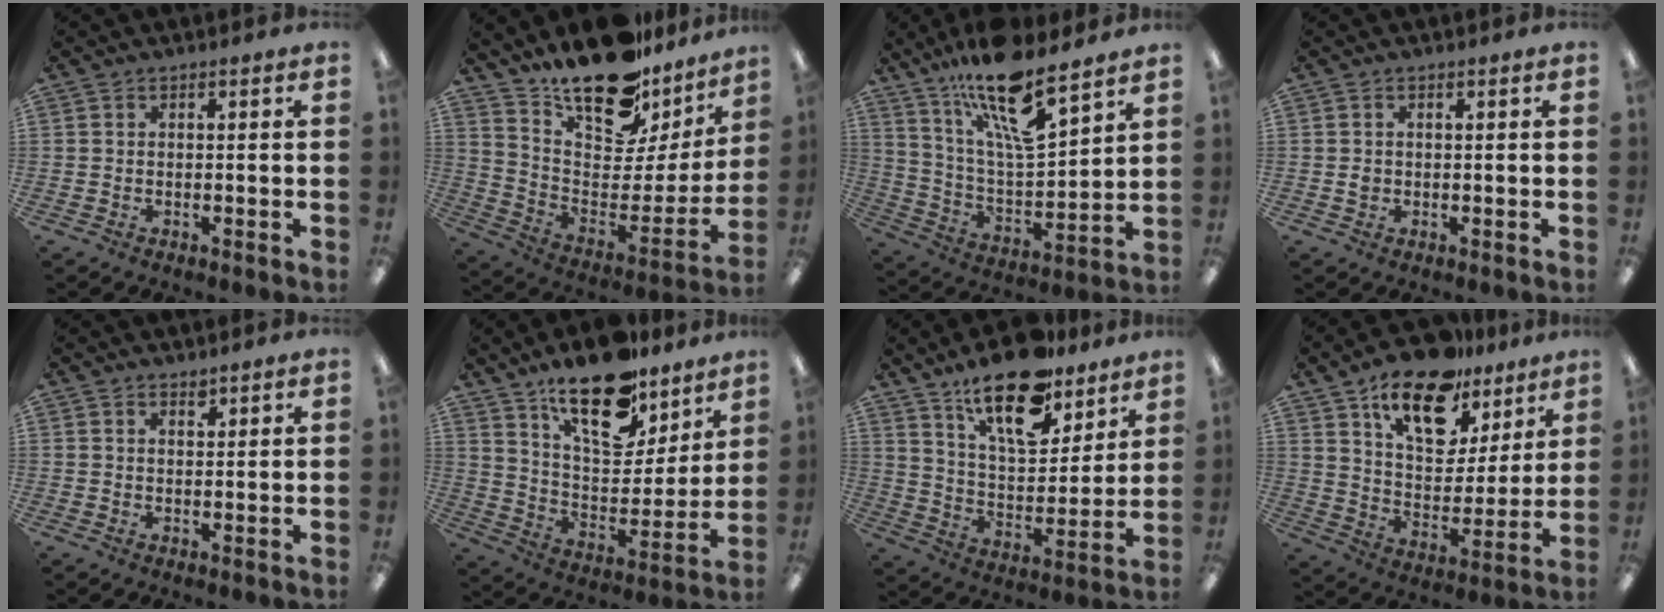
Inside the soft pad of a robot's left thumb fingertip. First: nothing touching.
{"total": 20.9, "force": [17.2, 7.9, 8.7], "torque": [-0.129, -0.133, 0.299]}
{"total": 18.0, "force": [13.4, 4.6, 11.0], "torque": [-0.197, -0.083, 0.226]}
{"total": 1.2, "force": [0.0, 1.0, 0.6], "torque": [-0.003, 0.002, -0.004]}
{"total": 1.4, "force": [1.3, 0.4, 0.3], "torque": [0.002, -0.005, 0.024]}
{"total": 20.8, "force": [15.2, 9.0, 10.9], "torque": [-0.176, -0.096, 0.263]}
{"total": 19.7, "force": [14.3, 8.0, 10.9], "torque": [-0.178, -0.082, 0.244]}
{"total": 18.9, "force": [13.0, 9.7, 9.7], "torque": [-0.159, -0.071, 0.227]}